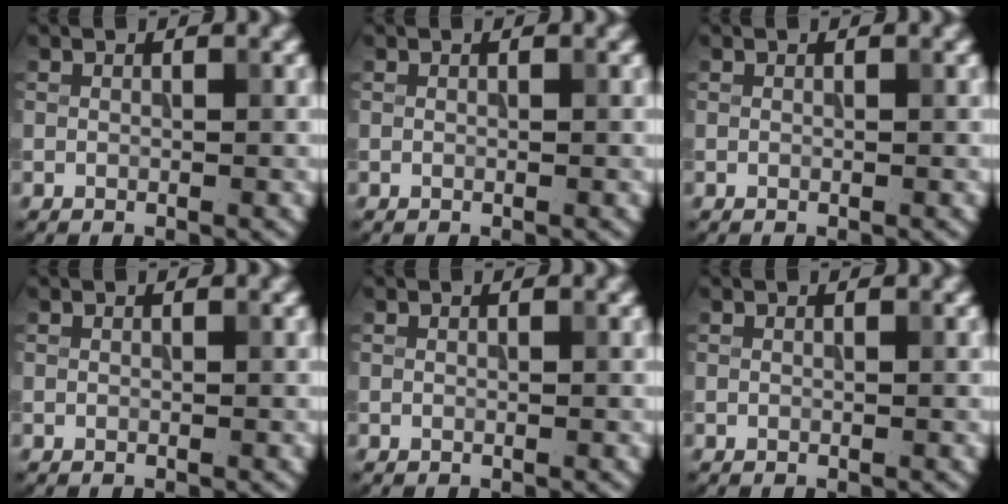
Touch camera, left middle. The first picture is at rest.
{"total": 0.0}
{"total": 0.0}
{"total": 0.0}
{"total": 0.0}
{"total": 0.0}